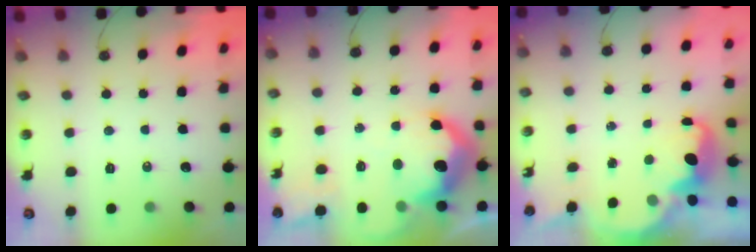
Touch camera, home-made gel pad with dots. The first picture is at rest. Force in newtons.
{"total": 22.7, "press": 22.7, "slide": 1.8}
{"total": 2.8, "press": 2.8, "slide": 0.4}